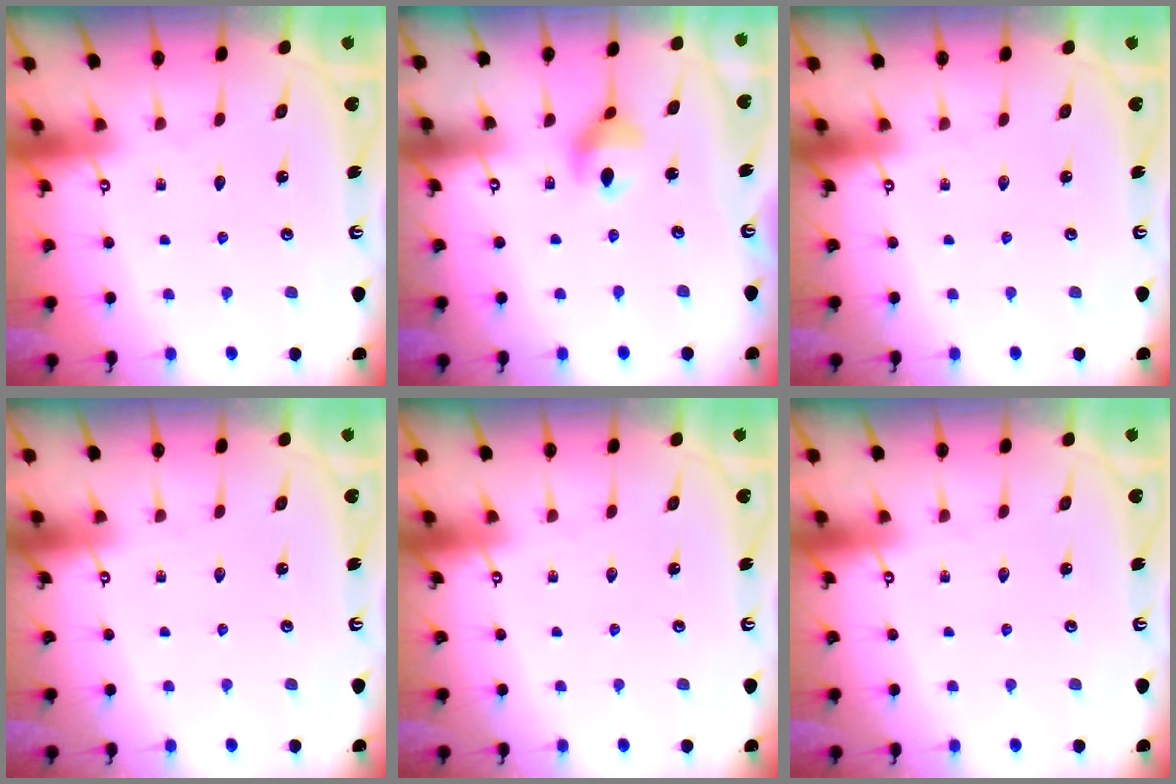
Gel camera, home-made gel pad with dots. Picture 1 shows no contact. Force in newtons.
{"total": 8.6, "press": 8.1, "slide": 3.0}
{"total": 0.0}
{"total": 0.0}
{"total": 0.0}
{"total": 0.0}